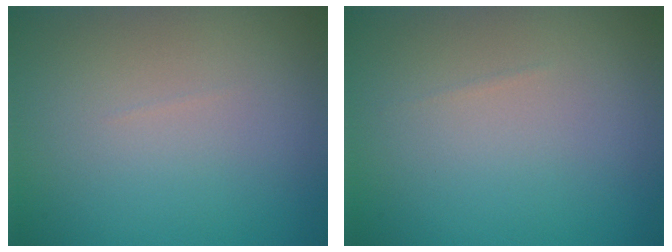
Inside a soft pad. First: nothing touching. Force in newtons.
{"total": 0.0}